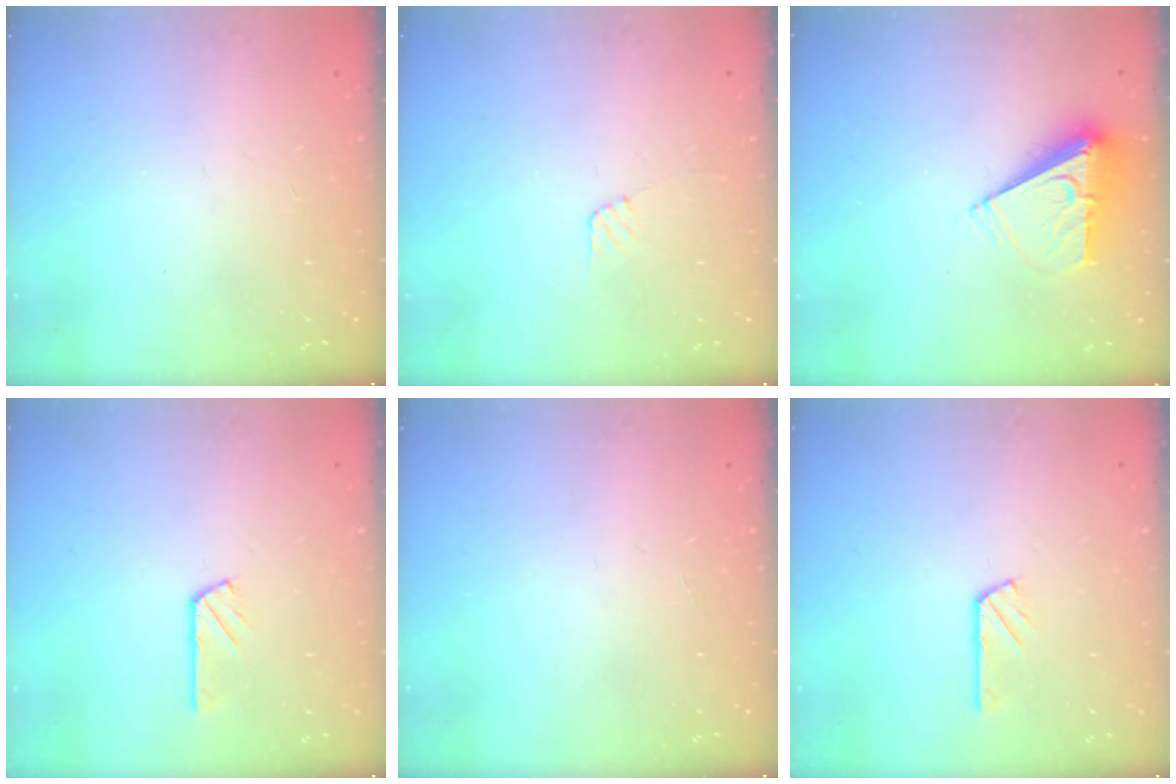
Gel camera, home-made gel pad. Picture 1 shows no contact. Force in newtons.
{"total": 5.5, "press": 5.5, "slide": 0.4}
{"total": 7.5, "press": 7.5, "slide": 0.5}
{"total": 3.3, "press": 3.3, "slide": 0.1}
{"total": 0.0}
{"total": 3.2, "press": 3.2, "slide": 0.1}